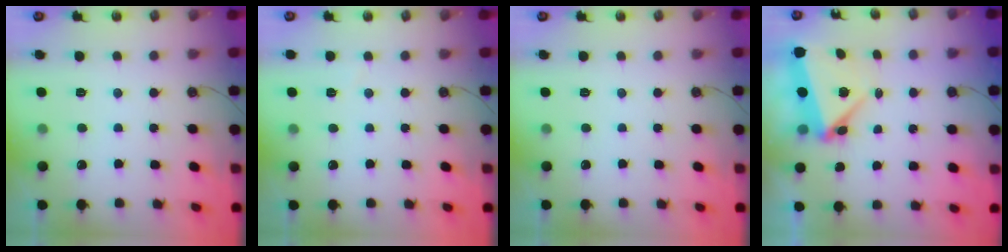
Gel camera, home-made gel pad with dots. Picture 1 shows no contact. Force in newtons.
{"total": 2.7, "press": 2.4, "slide": 1.1}
{"total": 0.0}
{"total": 6.2, "press": 6.2, "slide": 0.2}